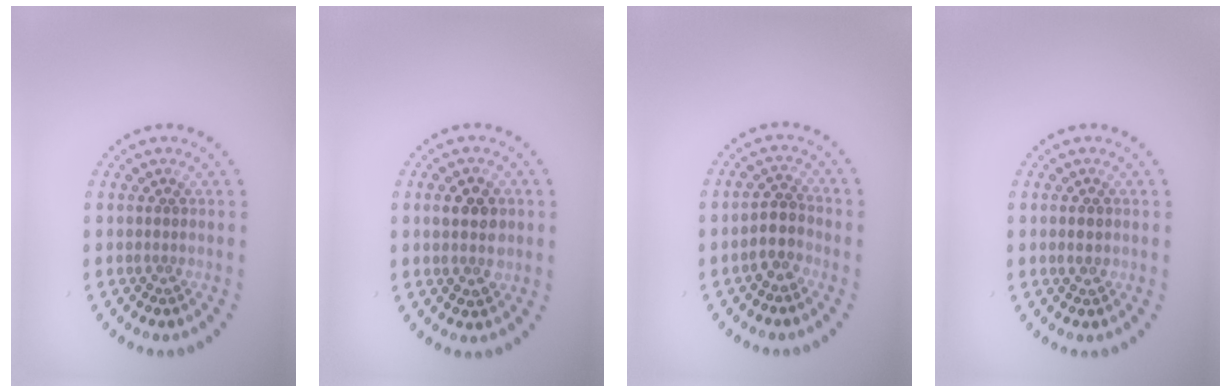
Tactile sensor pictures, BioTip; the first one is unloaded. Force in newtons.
{"total": 2.8, "press": 2.8, "slide": 0.4}
{"total": 2.4, "press": 2.0, "slide": 1.3}
{"total": 1.5, "press": 1.5, "slide": 0.1}